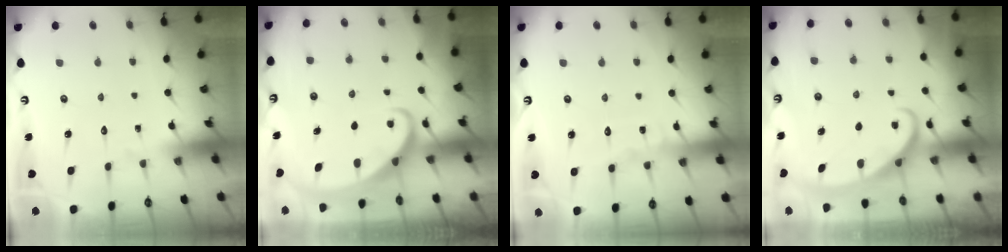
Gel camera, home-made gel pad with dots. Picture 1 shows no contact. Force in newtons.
{"total": 2.0, "press": 2.0, "slide": 0.4}
{"total": 4.5, "press": 4.5, "slide": 0.3}
{"total": 2.6, "press": 2.6, "slide": 0.4}